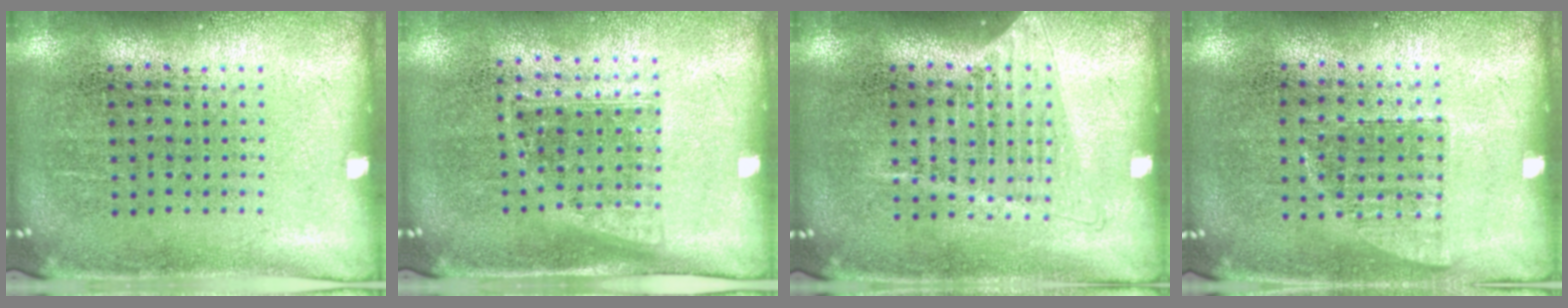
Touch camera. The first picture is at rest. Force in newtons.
{"total": 1.0, "press": 0.8, "slide": 0.6}
{"total": 1.0, "press": 0.9, "slide": 0.5}
{"total": 0.7, "press": 0.6, "slide": 0.2}